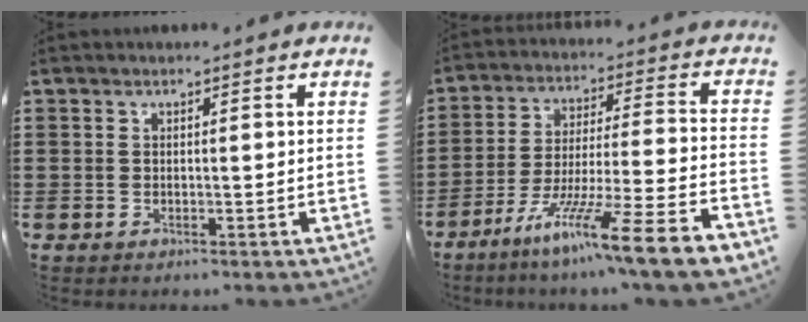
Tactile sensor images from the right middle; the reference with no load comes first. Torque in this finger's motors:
{"motor_torque": [2.13, -0.01, 0.64, 0.21]}